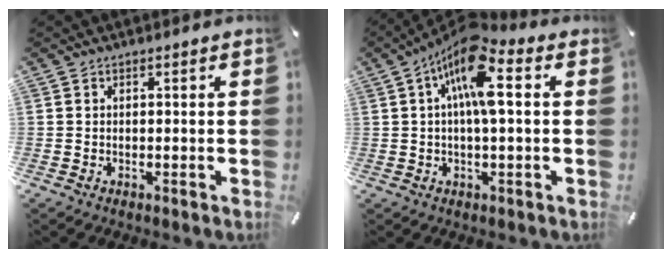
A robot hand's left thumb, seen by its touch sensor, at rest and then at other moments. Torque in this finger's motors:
{"motor_torque": [0.36, 1.45, 1.71, -0.59, 0.22]}